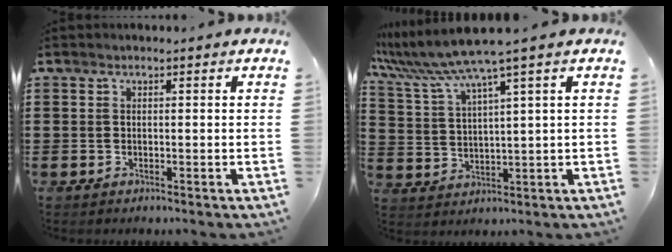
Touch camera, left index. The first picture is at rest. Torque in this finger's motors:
{"motor_torque": [1.29, -0.85, 0.70, 0.21]}